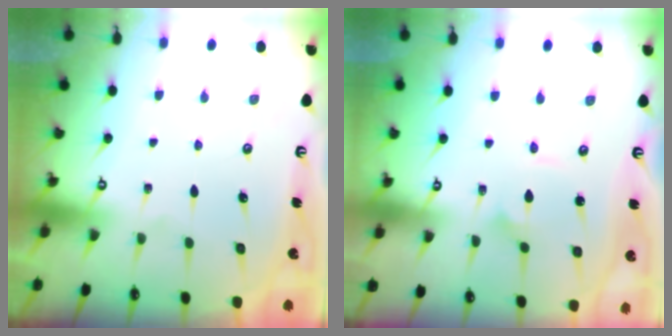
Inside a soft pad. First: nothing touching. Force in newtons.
{"total": 2.3, "press": 2.3, "slide": 0.1}